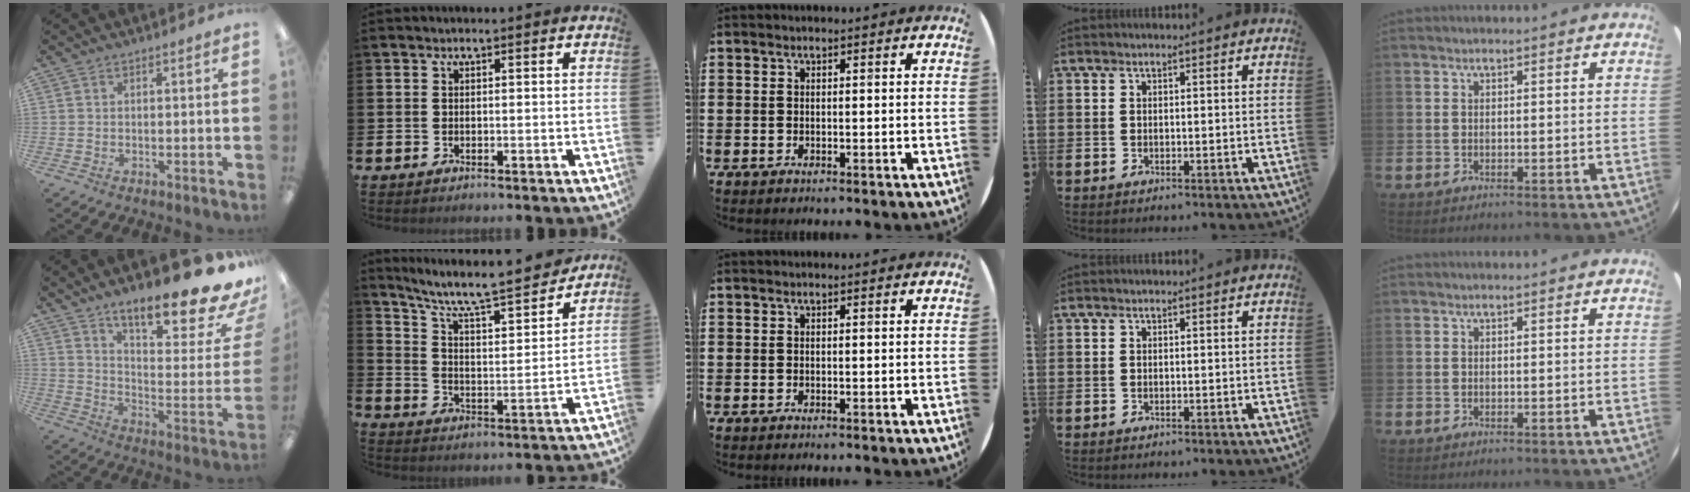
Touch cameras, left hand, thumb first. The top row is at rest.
{"thumb": {"total": 20.2, "force": [15.2, 4.8, 12.5], "torque": [-0.163, -0.121, 0.241]}, "index": {"total": 8.3, "force": [7.4, 1.3, 3.5], "torque": [-0.096, -0.058, 0.121]}}